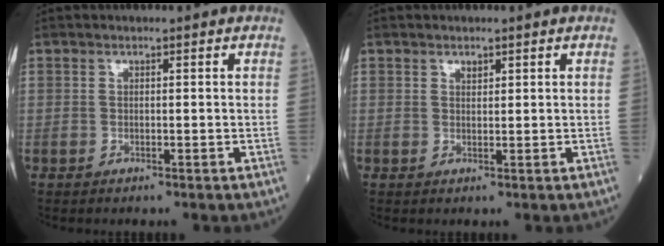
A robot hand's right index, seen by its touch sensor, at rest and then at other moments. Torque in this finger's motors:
{"motor_torque": [-0.07, 0.05, 0.00, 0.02]}